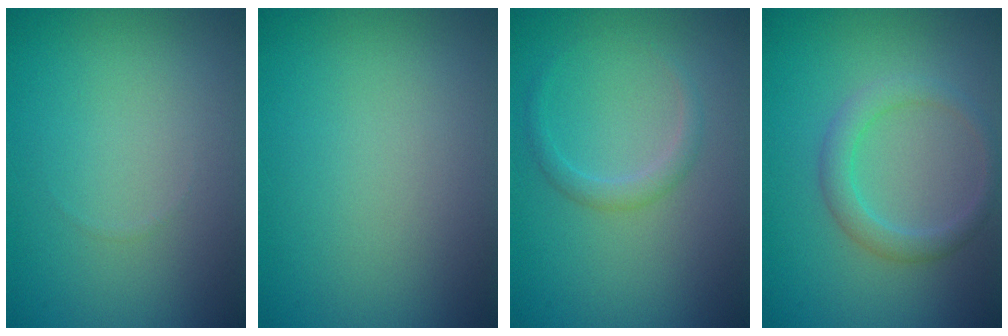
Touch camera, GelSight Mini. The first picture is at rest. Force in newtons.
{"total": 0.0}
{"total": 1.5, "press": 1.5, "slide": 0.1}
{"total": 2.5, "press": 2.5, "slide": 0.1}